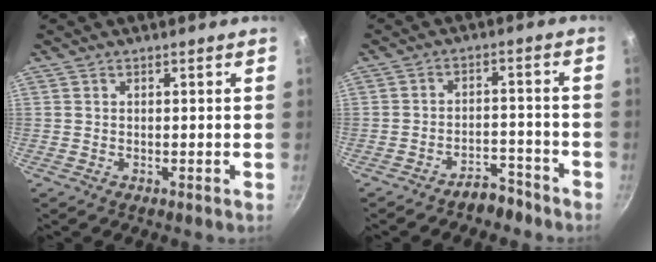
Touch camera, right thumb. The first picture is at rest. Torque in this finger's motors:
{"motor_torque": [-0.23, -0.04, -0.16, 0.09, 0.02]}